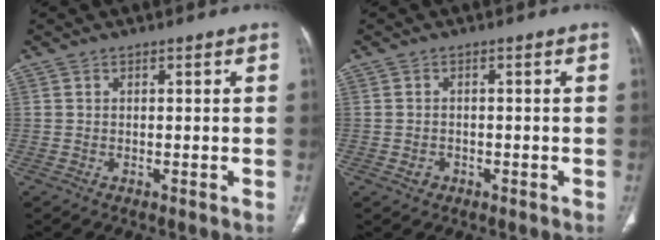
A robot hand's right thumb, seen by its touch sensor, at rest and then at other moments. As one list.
[{"total": 1.8, "force": [-0.7, 1.5, 0.6], "torque": [-0.010, 0.009, -0.008]}]